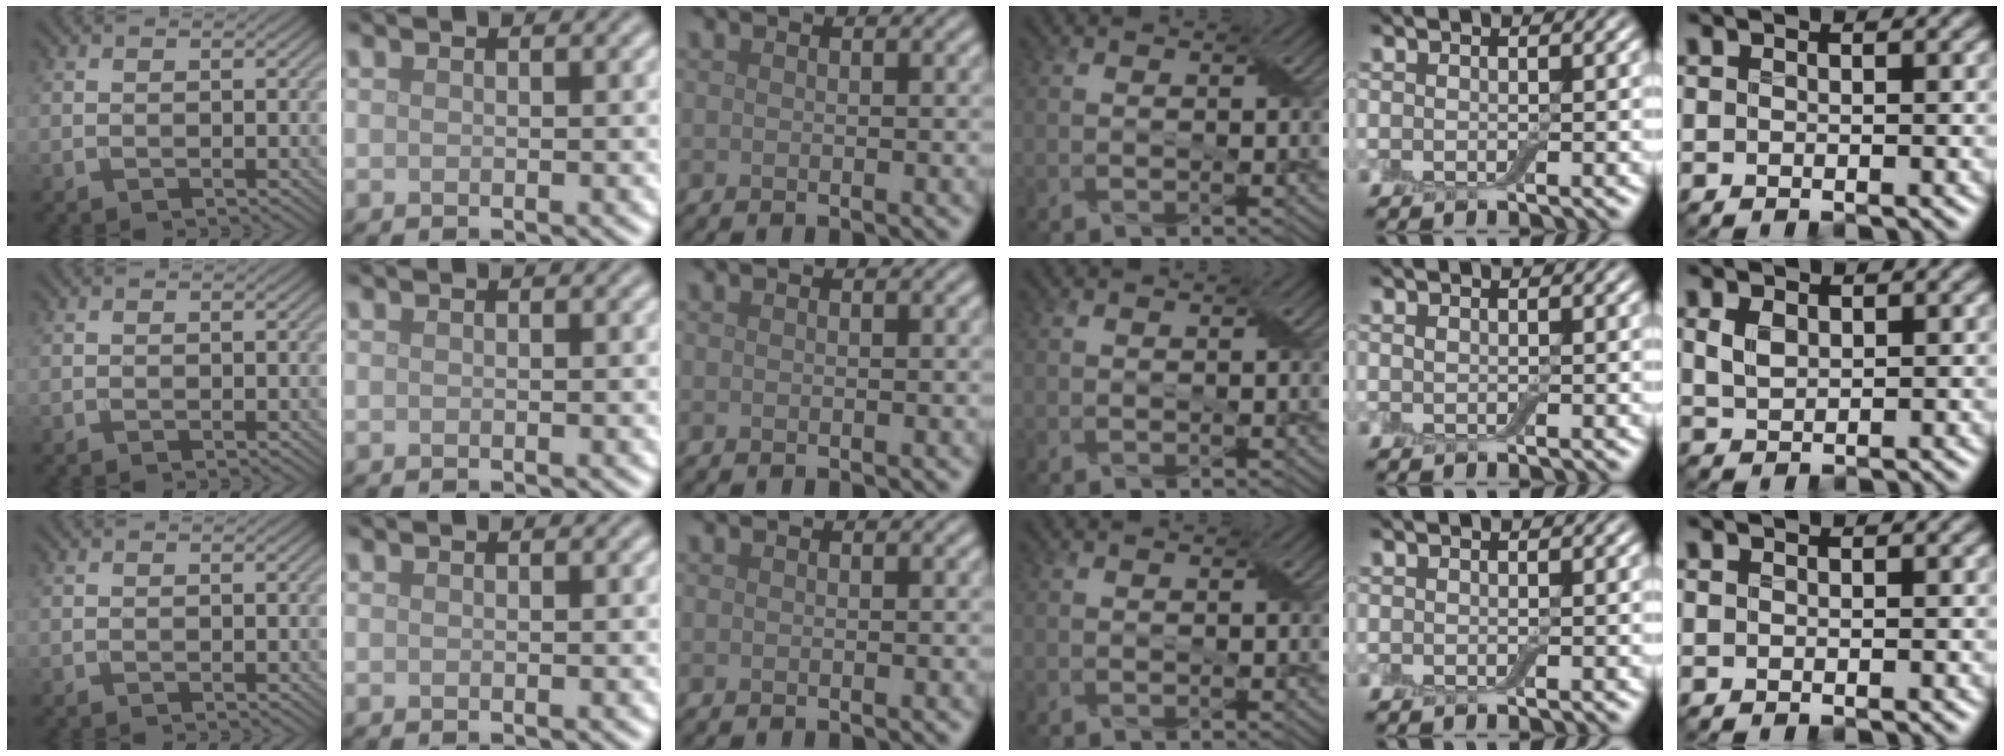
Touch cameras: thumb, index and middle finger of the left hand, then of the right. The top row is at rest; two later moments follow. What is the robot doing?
{"motion": "fold", "object": "aluminum foil"}